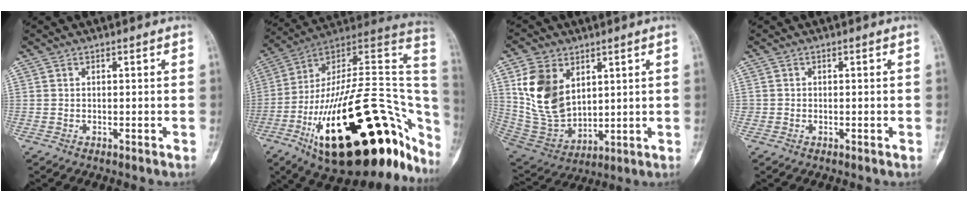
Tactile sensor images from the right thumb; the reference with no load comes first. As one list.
[{"total": 40.7, "force": [-15.6, 16.1, 34.0], "torque": [-0.431, 0.066, -0.243]}, {"total": 14.8, "force": [5.2, 9.9, 9.7], "torque": [-0.169, -0.027, 0.123]}, {"total": 0.5, "force": [0.0, 0.5, 0.0], "torque": [0.005, 0.005, 0.000]}]